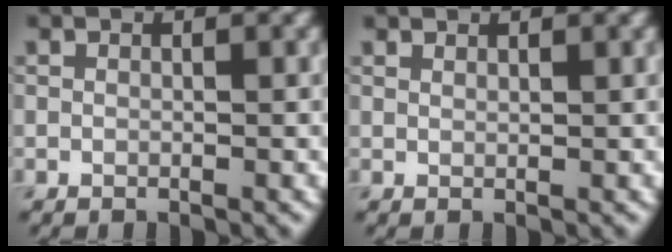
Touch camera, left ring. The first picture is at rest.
{"total": 0.9, "force": [0.9, 0.1, 0.2], "torque": [-0.001, -0.002, 0.013]}